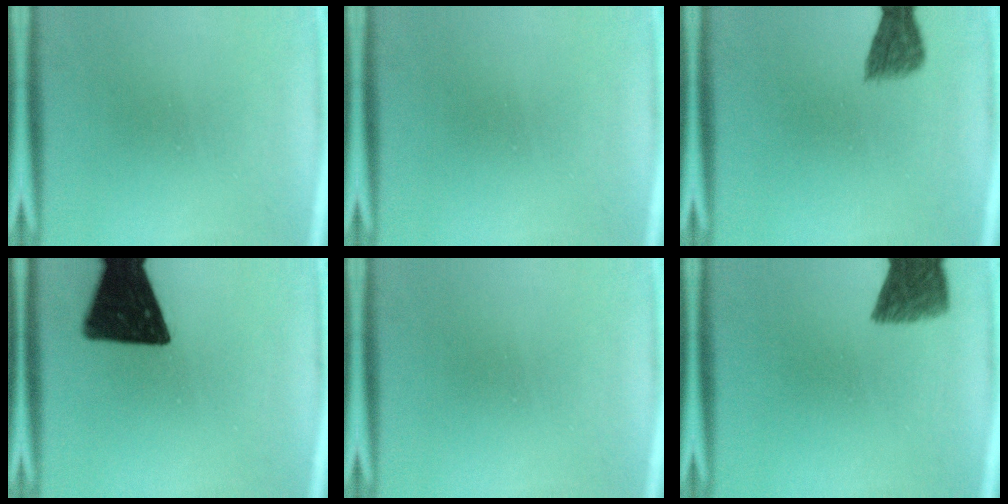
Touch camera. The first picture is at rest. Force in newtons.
{"total": 0.0}
{"total": 3.7}
{"total": 17.3}
{"total": 0.0}
{"total": 7.4}